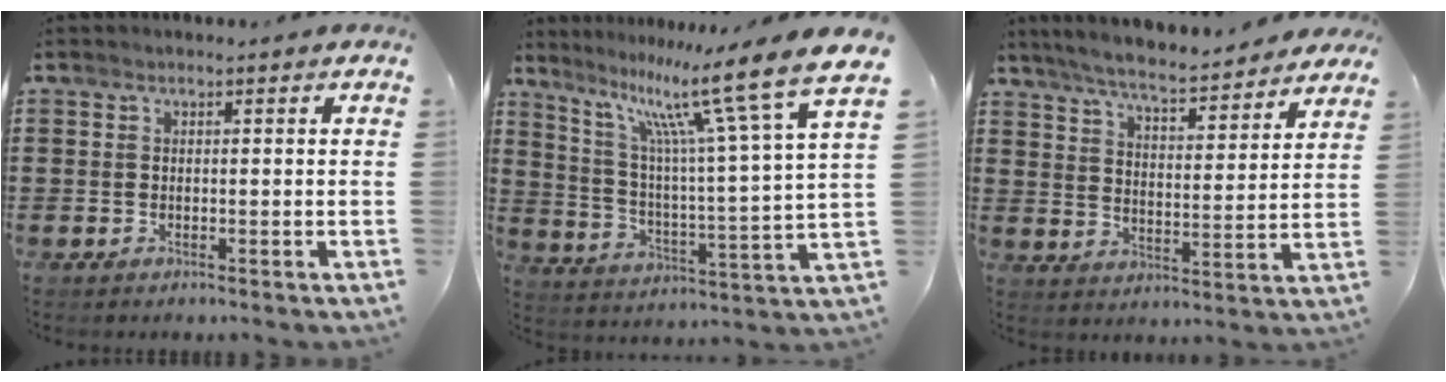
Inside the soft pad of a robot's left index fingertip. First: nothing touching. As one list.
[{"total": 14.0, "force": [10.0, 0.8, 9.7], "torque": [-0.188, -0.070, 0.154]}, {"total": 6.2, "force": [5.8, 0.1, 2.2], "torque": [-0.069, -0.039, 0.097]}]